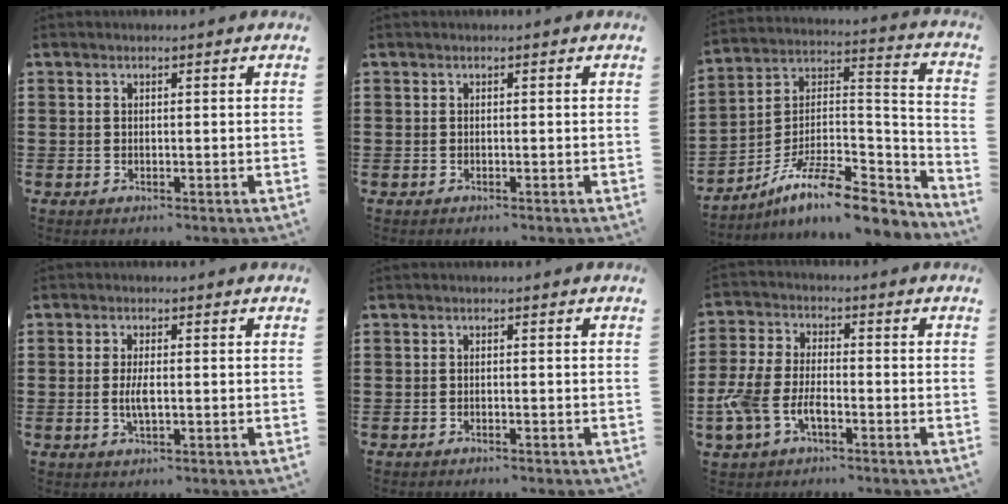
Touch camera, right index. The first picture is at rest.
{"total": 0.0}
{"total": 12.5, "force": [-9.2, 3.1, 7.8], "torque": [-0.140, 0.018, -0.170]}
{"total": 3.2, "force": [-0.3, 1.1, 2.9], "torque": [-0.067, -0.005, -0.011]}
{"total": 0.6, "force": [-0.5, 0.0, 0.2], "torque": [-0.006, -0.004, -0.010]}
{"total": 5.9, "force": [-2.8, 3.1, 4.2], "torque": [-0.124, -0.006, -0.064]}